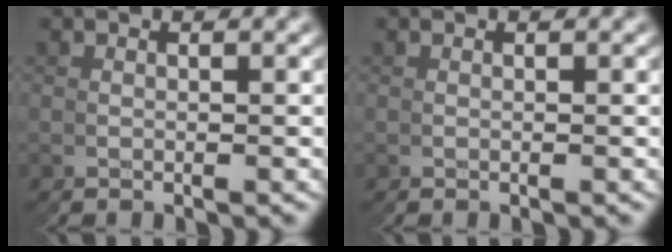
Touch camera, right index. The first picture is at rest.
{"total": 0.0}